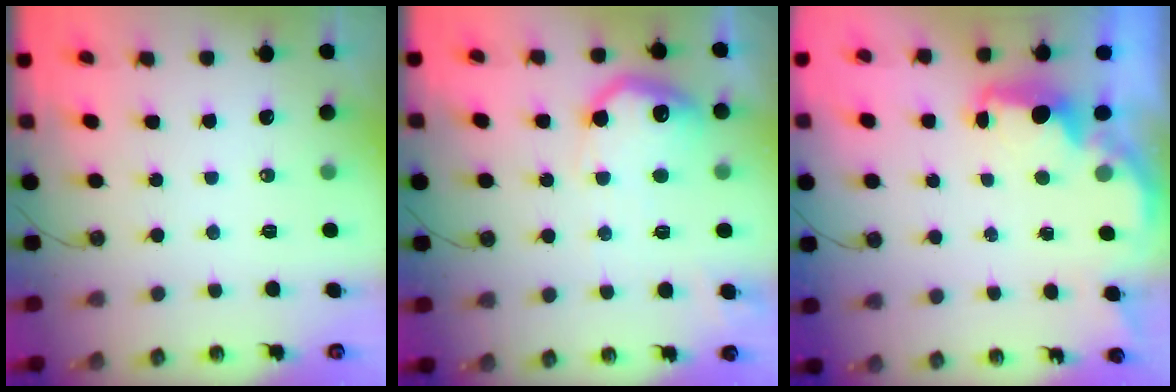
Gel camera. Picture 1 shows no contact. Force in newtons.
{"total": 15.5, "press": 15.5, "slide": 1.1}
{"total": 2.2, "press": 2.1, "slide": 0.7}